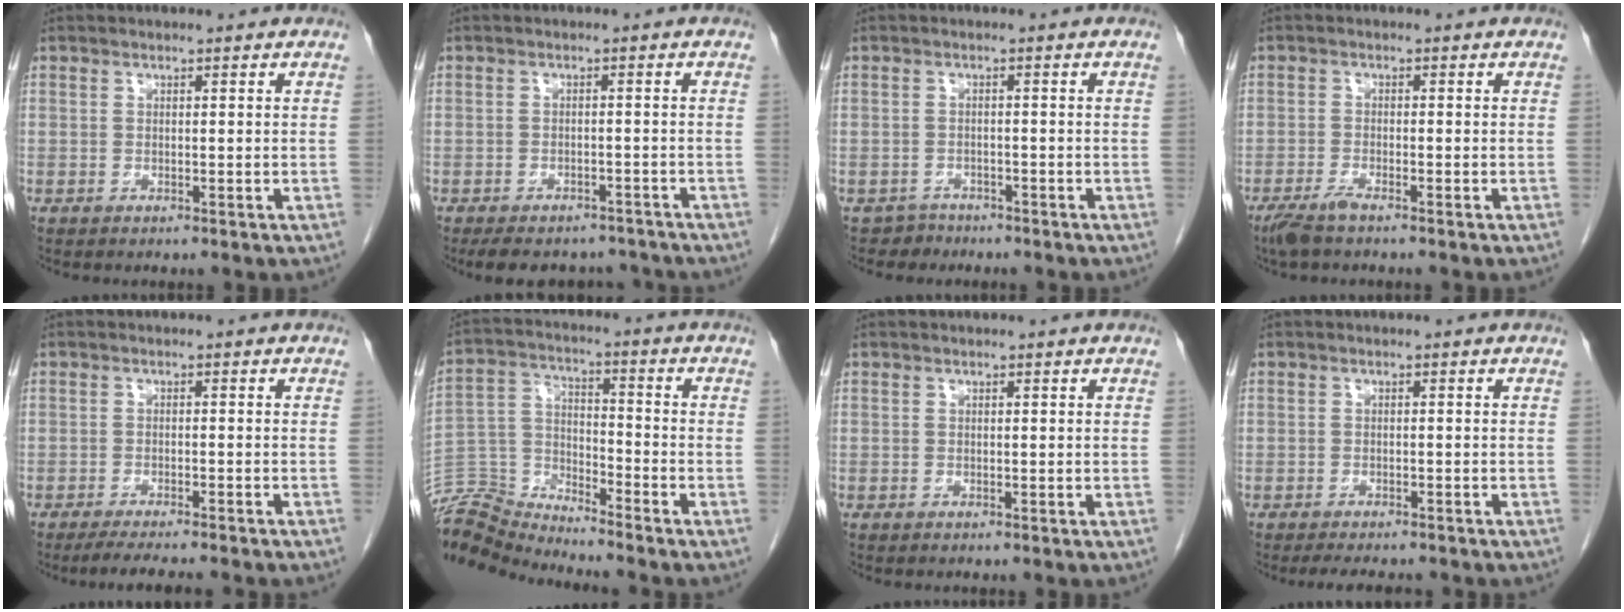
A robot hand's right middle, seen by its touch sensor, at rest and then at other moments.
{"total": 10.4, "force": [-9.1, 4.1, 2.9], "torque": [-0.048, 0.008, -0.111]}
{"total": 2.2, "force": [-1.7, 1.1, -0.8], "torque": [0.010, 0.004, -0.029]}
{"total": 3.1, "force": [-2.4, 0.3, 1.9], "torque": [-0.046, -0.007, -0.049]}
{"total": 7.3, "force": [-6.3, 0.2, 3.8], "torque": [-0.046, -0.013, -0.093]}
{"total": 10.4, "force": [-10.4, -0.9, -0.4], "torque": [0.001, 0.032, -0.203]}
{"total": 0.0}
{"total": 5.7, "force": [-4.9, 1.7, 2.3], "torque": [-0.030, -0.007, -0.068]}